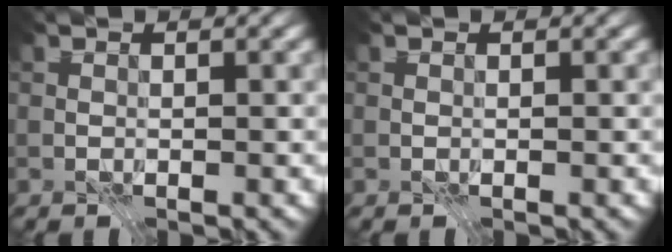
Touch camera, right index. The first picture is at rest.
{"total": 0.0}